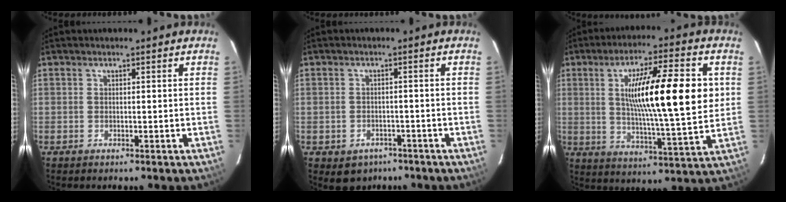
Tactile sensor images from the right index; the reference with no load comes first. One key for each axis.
{"total": 4.2, "fx": -2.6, "fy": 3.2, "fz": 0.9, "tx": -0.013, "ty": 0.006, "tz": -0.027}
{"total": 18.0, "fx": 3.2, "fy": 1.6, "fz": 17.6, "tx": -0.288, "ty": 0.001, "tz": 0.047}